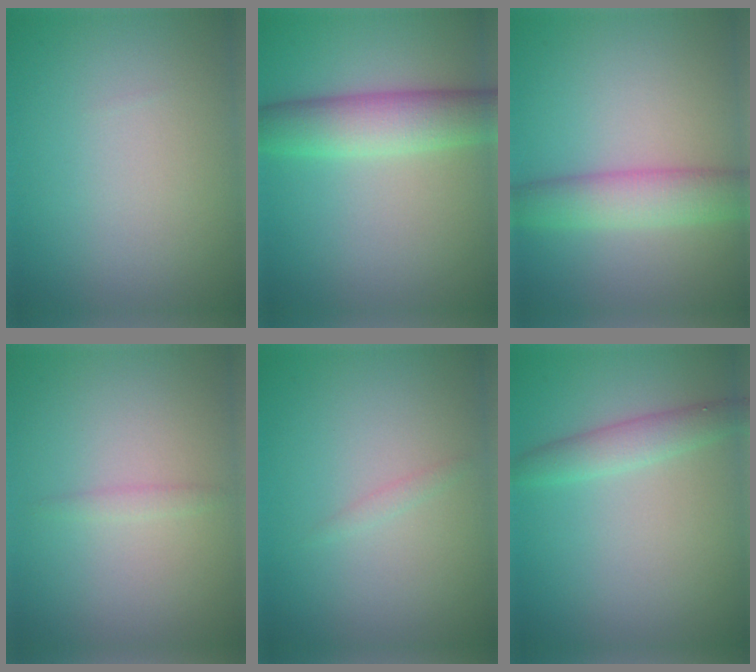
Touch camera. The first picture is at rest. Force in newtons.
{"total": 5.5, "press": 5.5, "slide": 0.1}
{"total": 4.2, "press": 4.2, "slide": 0.3}
{"total": 0.8, "press": 0.8, "slide": 0.0}
{"total": 0.6, "press": 0.6, "slide": 0.0}
{"total": 2.4, "press": 2.4, "slide": 0.1}